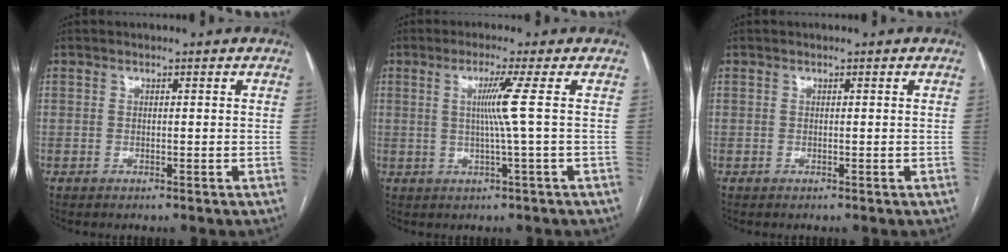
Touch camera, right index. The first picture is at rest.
{"total": 4.7, "force": [0.6, -1.9, 4.2], "torque": [-0.083, -0.004, 0.013]}
{"total": 0.0}